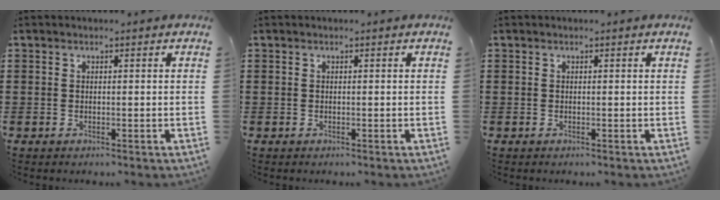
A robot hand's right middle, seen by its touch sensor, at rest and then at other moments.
{"total": 0.0}
{"total": 0.0}